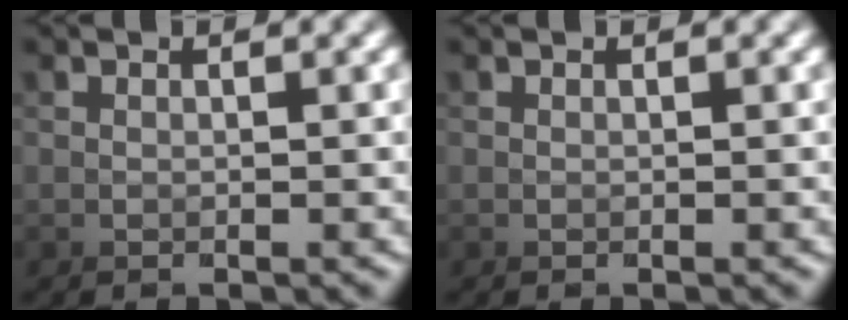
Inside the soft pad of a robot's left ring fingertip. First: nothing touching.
{"total": 0.0}